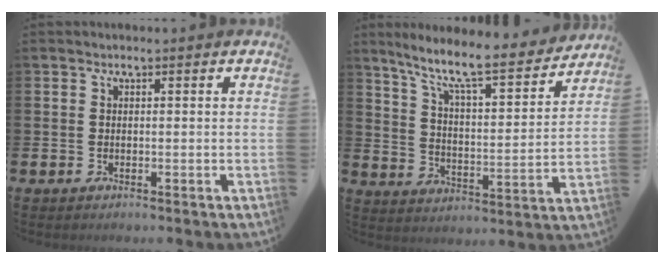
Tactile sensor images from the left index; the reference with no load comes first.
{"total": 9.7, "force": [8.2, 1.4, 4.9], "torque": [-0.126, -0.053, 0.135]}